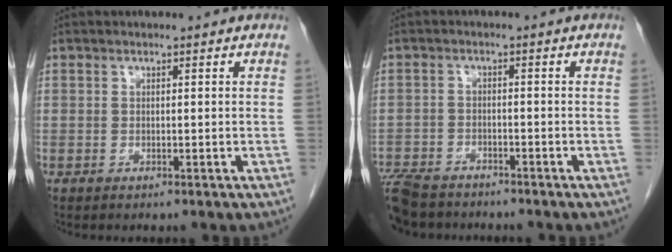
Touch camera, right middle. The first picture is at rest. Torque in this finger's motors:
{"motor_torque": [1.17, -0.97, 1.05, 0.21]}